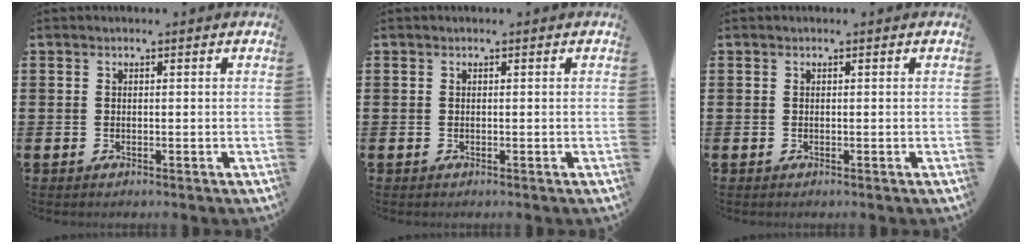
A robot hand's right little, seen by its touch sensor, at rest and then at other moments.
{"total": 0.0}
{"total": 0.0}